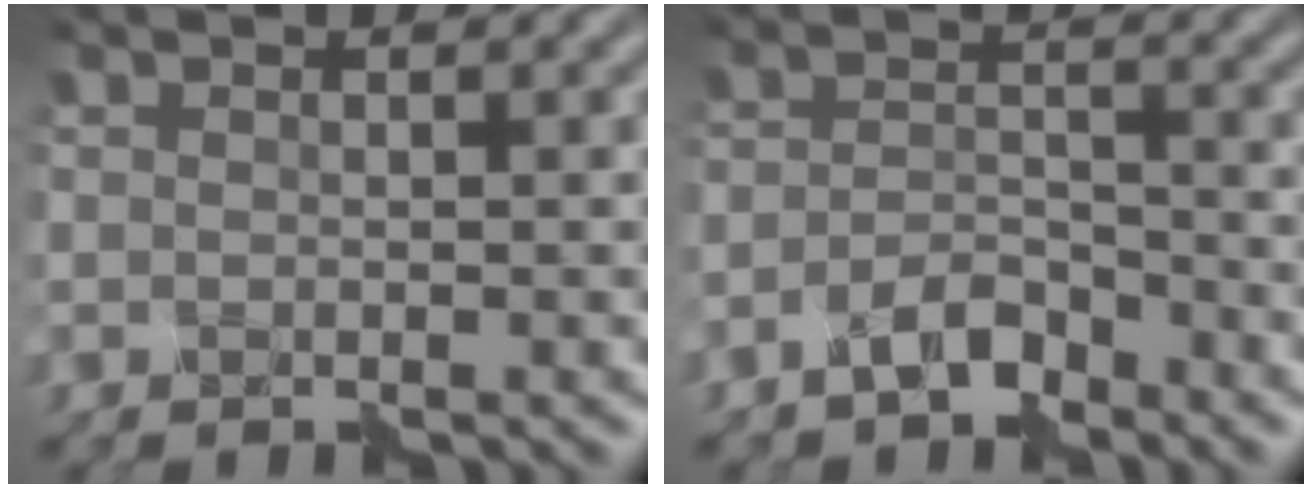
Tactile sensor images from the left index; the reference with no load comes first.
{"total": 2.6, "force": [-2.1, 1.0, 1.3], "torque": [-0.024, 0.010, -0.046]}